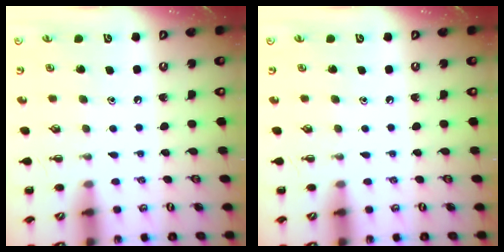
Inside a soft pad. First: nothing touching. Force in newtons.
{"total": 0.0}